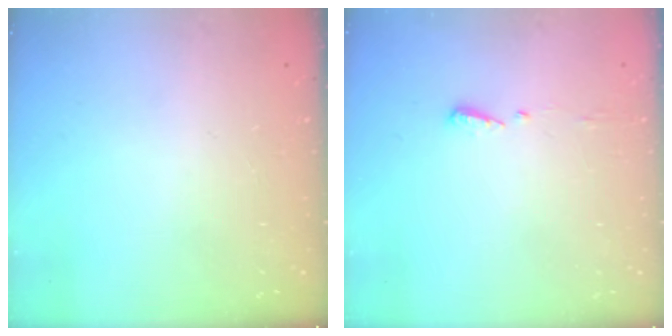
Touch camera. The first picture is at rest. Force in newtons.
{"total": 4.0, "press": 3.9, "slide": 0.5}